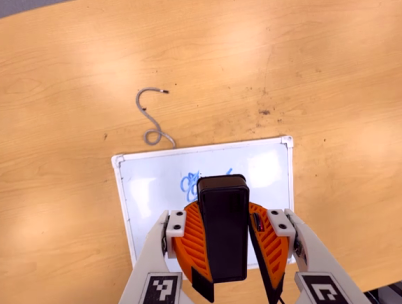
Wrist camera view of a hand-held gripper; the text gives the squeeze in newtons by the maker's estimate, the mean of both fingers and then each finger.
{"total": 10.0, "left": 10.2, "right": 9.7}